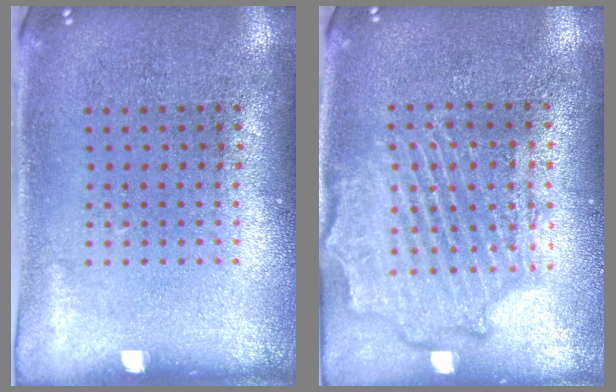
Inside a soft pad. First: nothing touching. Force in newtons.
{"total": 2.2, "press": 2.2, "slide": 0.6}